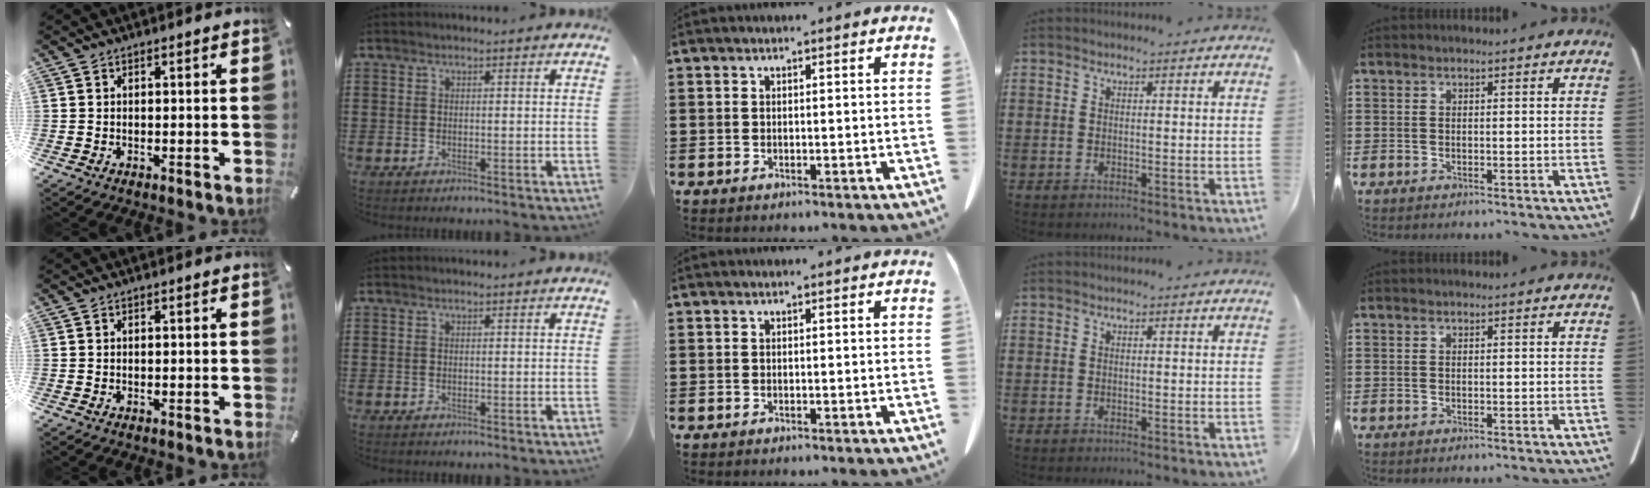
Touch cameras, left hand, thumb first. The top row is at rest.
{}